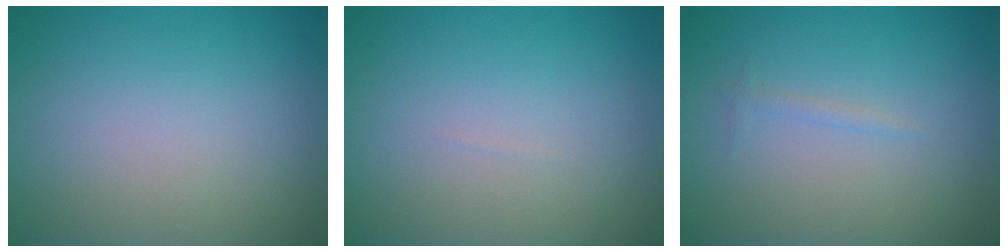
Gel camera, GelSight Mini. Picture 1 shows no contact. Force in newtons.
{"total": 0.0}
{"total": 0.6, "press": 0.6, "slide": 0.0}